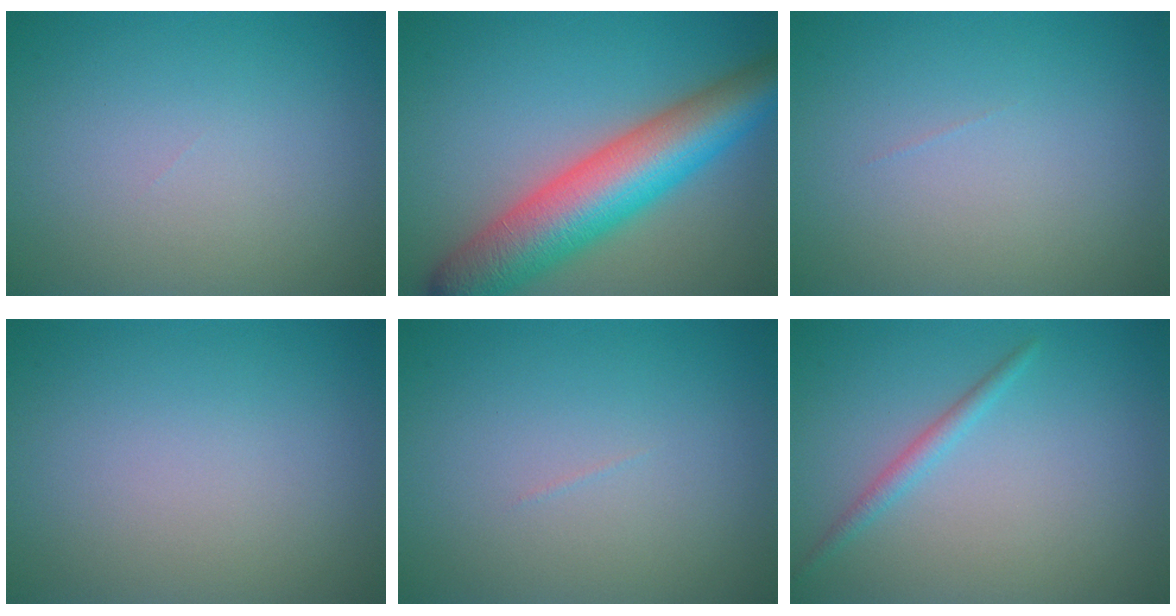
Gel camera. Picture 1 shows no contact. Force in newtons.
{"total": 10.4, "press": 10.4, "slide": 0.3}
{"total": 0.0}
{"total": 0.0}
{"total": 0.0}
{"total": 1.4, "press": 1.4, "slide": 0.0}